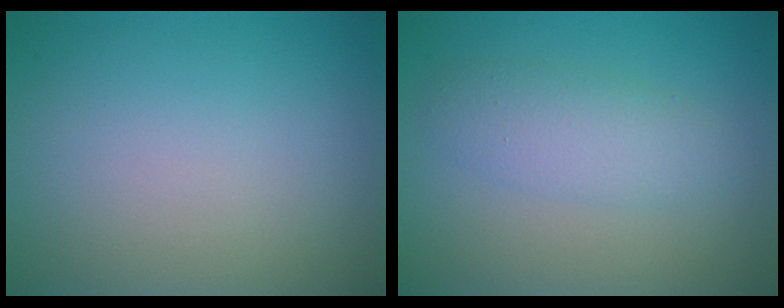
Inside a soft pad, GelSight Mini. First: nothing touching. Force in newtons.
{"total": 3.0, "press": 3.0, "slide": 0.2}